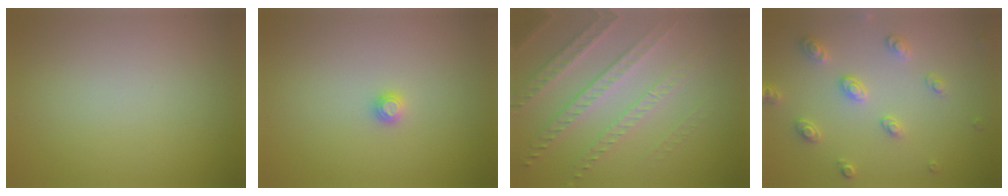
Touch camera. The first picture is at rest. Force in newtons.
{"total": 0.8, "press": 0.8, "slide": 0.1}
{"total": 4.7, "press": 4.0, "slide": 2.5}
{"total": 2.8, "press": 2.8, "slide": 0.2}